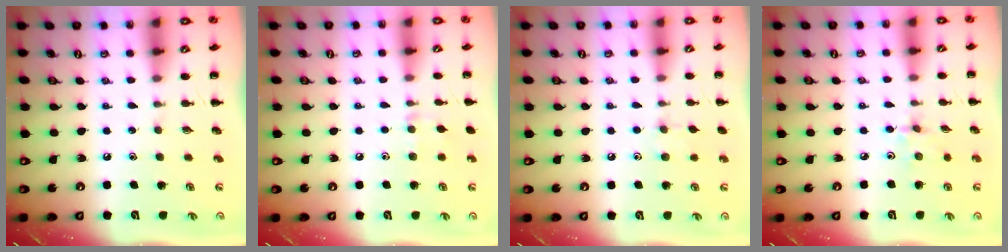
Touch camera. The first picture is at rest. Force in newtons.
{"total": 5.8, "press": 5.5, "slide": 1.9}
{"total": 4.9, "press": 4.5, "slide": 1.9}
{"total": 3.0, "press": 2.8, "slide": 0.9}